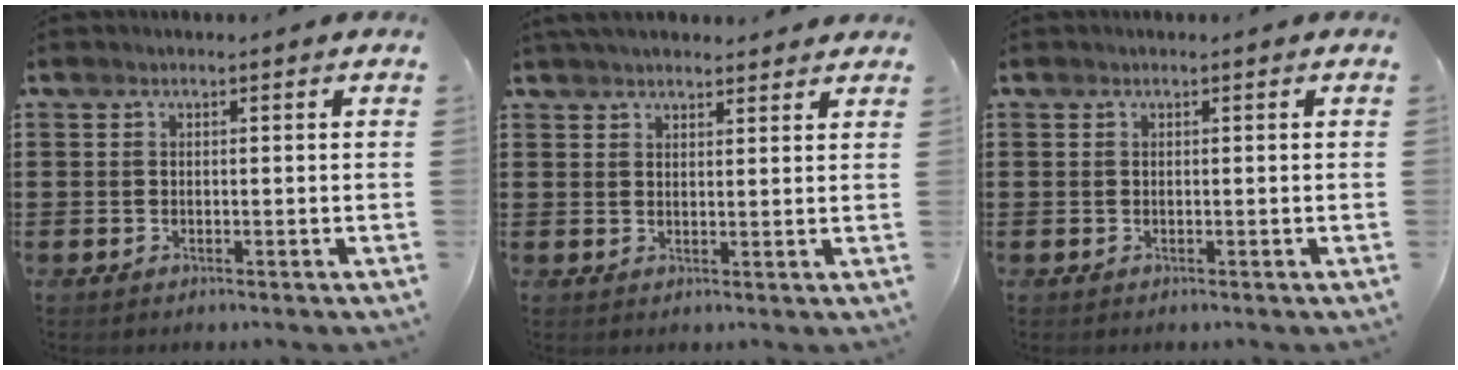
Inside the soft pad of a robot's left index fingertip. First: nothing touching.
{"total": 3.7, "force": [3.5, 0.7, 1.1], "torque": [-0.029, -0.001, 0.066]}
{"total": 0.0}